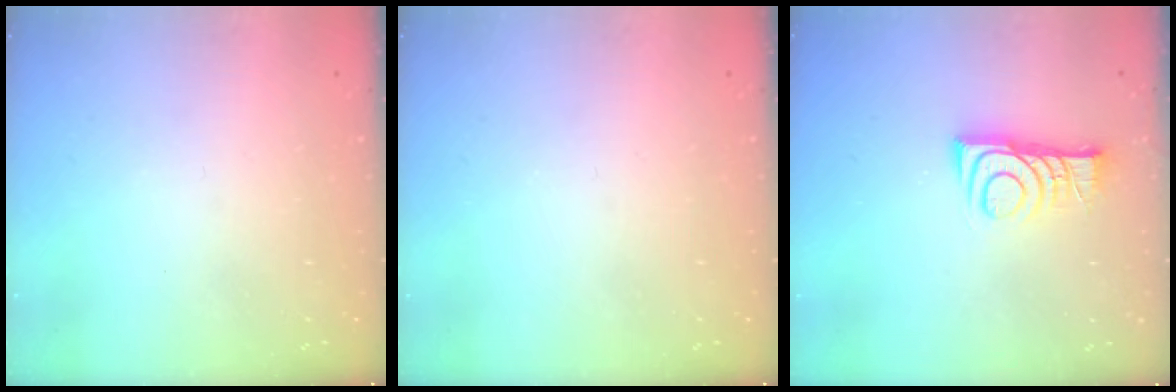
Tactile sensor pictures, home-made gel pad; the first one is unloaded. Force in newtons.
{"total": 0.0}
{"total": 9.1, "press": 9.1, "slide": 0.4}